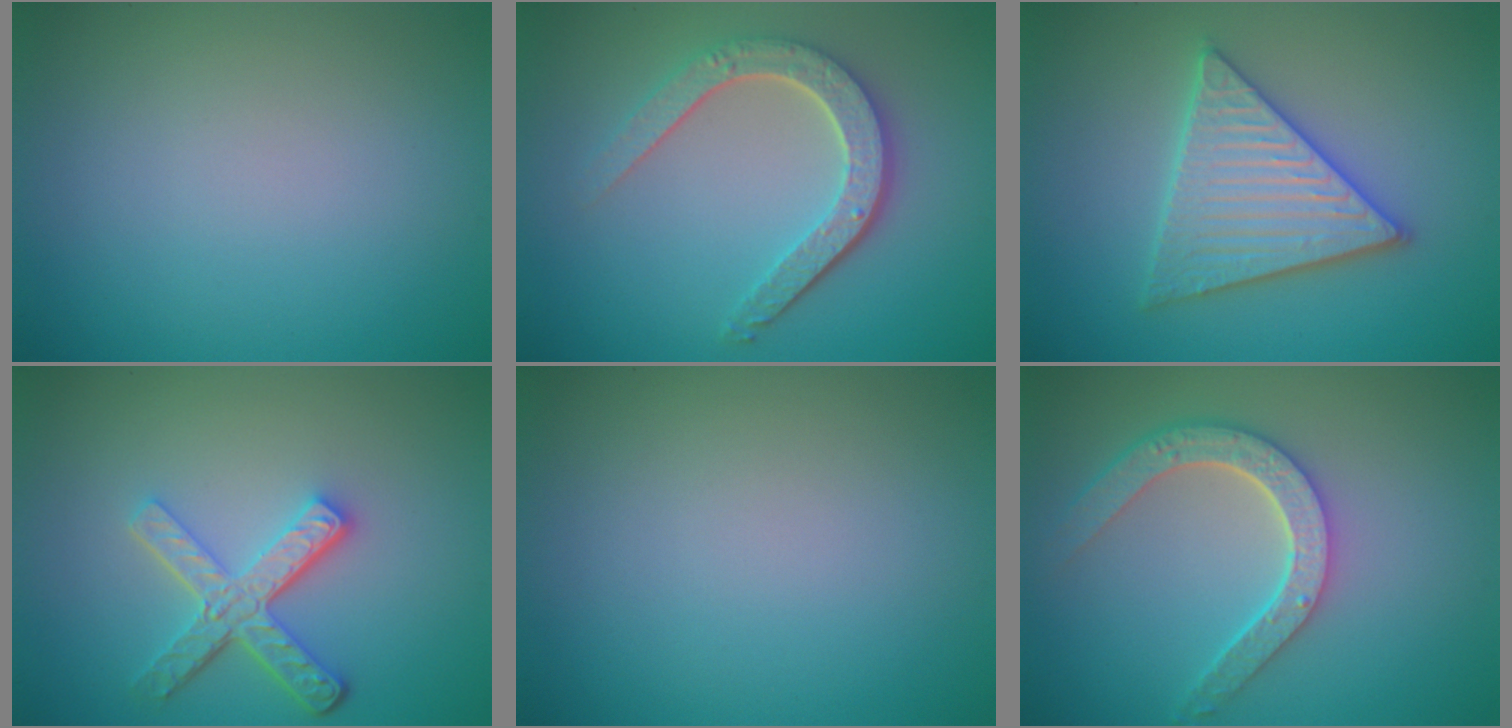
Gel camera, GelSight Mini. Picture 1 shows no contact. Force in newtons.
{"total": 4.7, "press": 3.6, "slide": 2.9}
{"total": 5.6, "press": 5.6, "slide": 0.7}
{"total": 4.5, "press": 3.3, "slide": 3.0}
{"total": 0.0}
{"total": 5.0, "press": 4.1, "slide": 3.0}